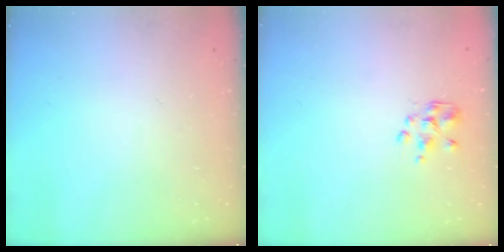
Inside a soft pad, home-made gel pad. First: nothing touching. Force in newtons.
{"total": 2.3, "press": 2.1, "slide": 0.8}